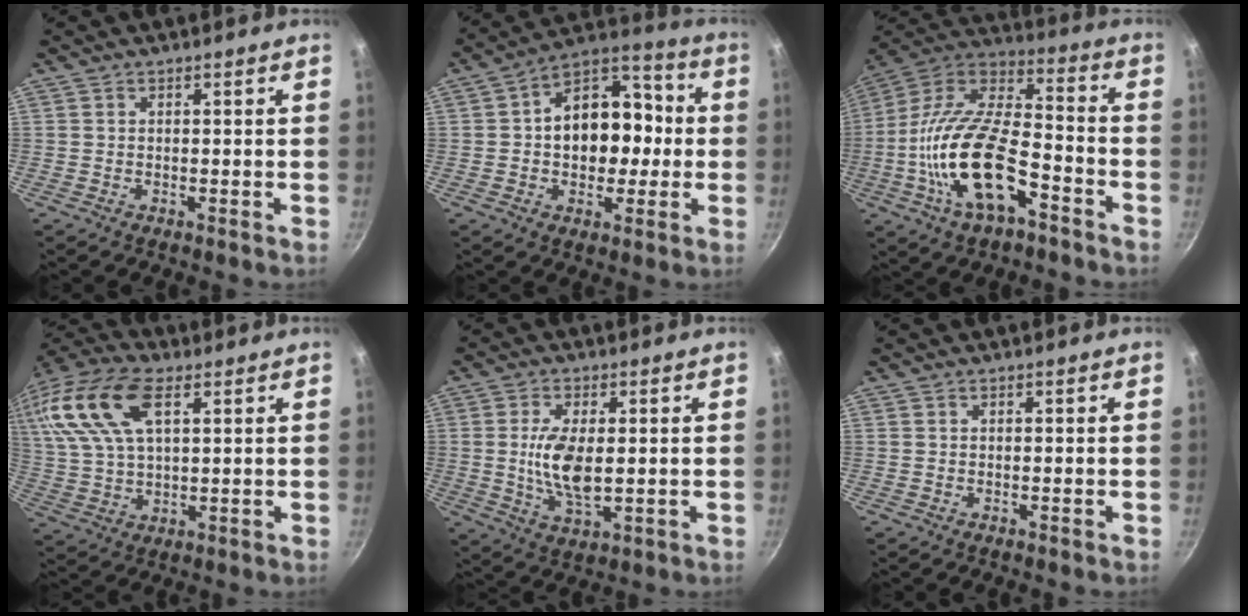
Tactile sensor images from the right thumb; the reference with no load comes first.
{"total": 16.4, "force": [0.4, 10.9, 12.3], "torque": [-0.133, 0.035, -0.003]}
{"total": 21.8, "force": [-7.7, 9.9, 17.8], "torque": [-0.350, 0.052, -0.136]}
{"total": 19.3, "force": [7.5, 9.7, 14.9], "torque": [-0.331, 0.016, 0.140]}
{"total": 9.2, "force": [0.3, 4.3, 8.2], "torque": [-0.156, -0.014, 0.012]}
{"total": 0.0}